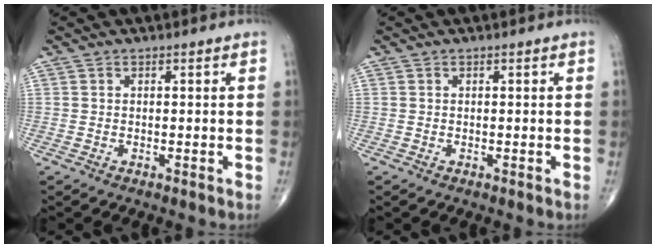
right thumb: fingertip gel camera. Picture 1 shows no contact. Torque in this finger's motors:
{"motor_torque": [0.00, 0.00, -0.04, 0.05, 0.00]}